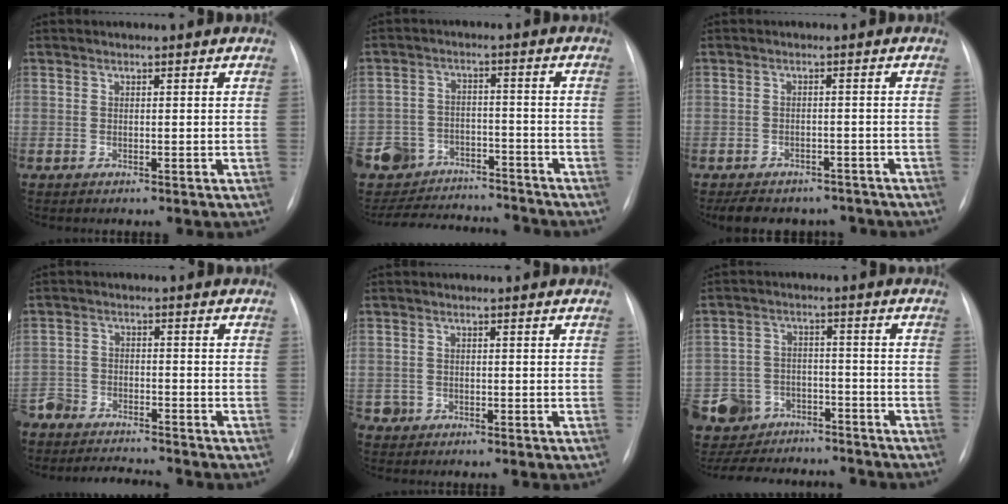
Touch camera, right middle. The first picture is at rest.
{"total": 17.6, "force": [-15.8, 6.9, 3.7], "torque": [-0.095, 0.023, -0.222]}
{"total": 10.6, "force": [-8.9, 5.0, 2.8], "torque": [-0.045, 0.007, -0.109]}
{"total": 12.4, "force": [-11.7, 2.2, 3.6], "torque": [-0.068, -0.001, -0.185]}
{"total": 1.3, "force": [-0.9, 1.0, -0.2], "torque": [0.001, 0.006, -0.017]}
{"total": 17.5, "force": [-14.1, 9.7, 4.0], "torque": [-0.108, 0.030, -0.195]}